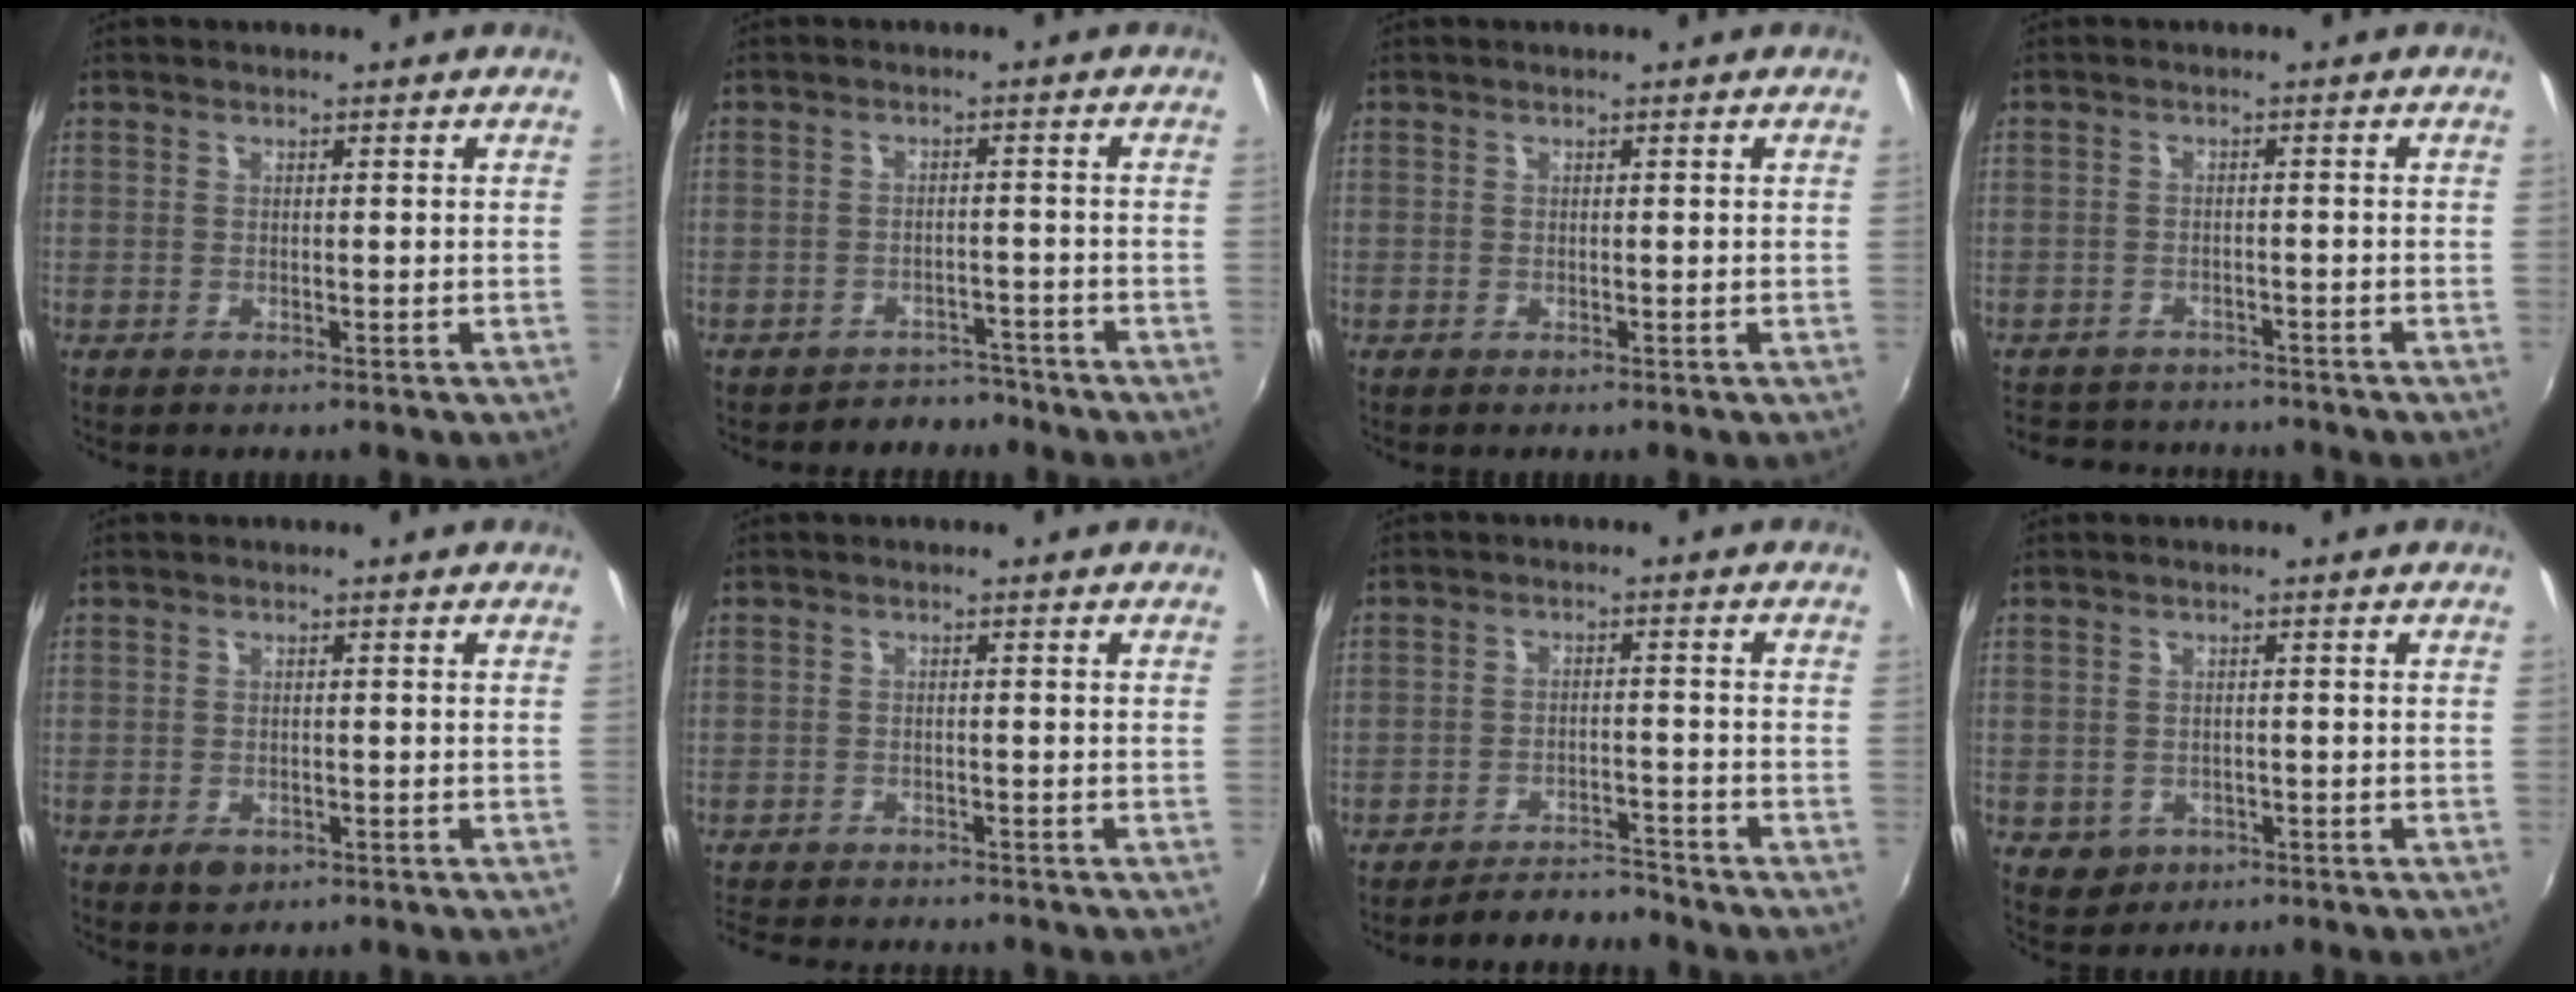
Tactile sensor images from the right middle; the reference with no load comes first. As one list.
[{"total": 4.8, "force": [-4.3, 2.0, -0.2], "torque": [0.004, 0.012, -0.060]}, {"total": 0.0}, {"total": 8.1, "force": [-7.3, 3.2, 1.7], "torque": [-0.051, 0.003, -0.110]}, {"total": 2.4, "force": [-1.3, 1.6, 1.3], "torque": [-0.025, -0.005, -0.020]}, {"total": 8.1, "force": [-7.5, 1.8, 2.5], "torque": [-0.069, -0.016, -0.119]}, {"total": 6.0, "force": [-5.9, 0.4, 0.7], "torque": [-0.032, 0.004, -0.088]}, {"total": 3.4, "force": [-1.1, 3.1, 1.1], "torque": [-0.030, -0.002, -0.008]}]